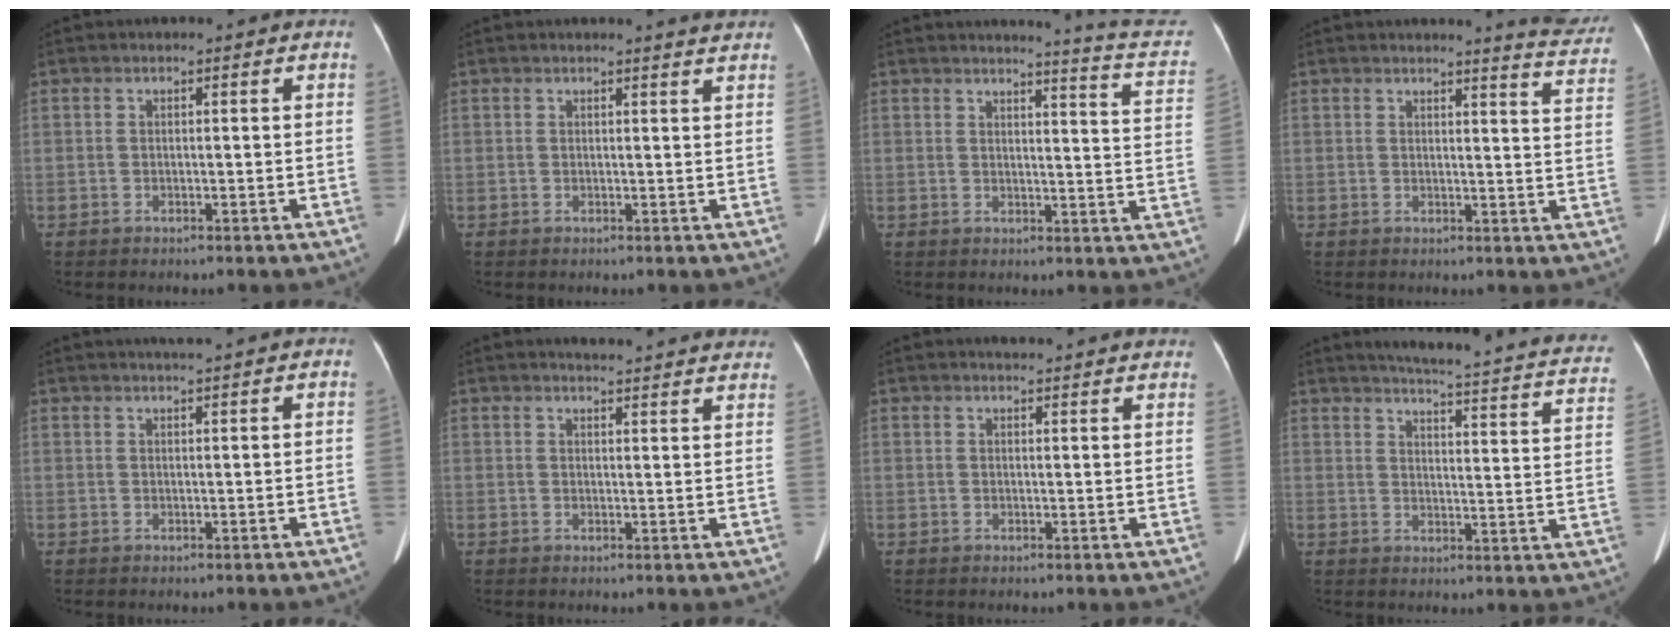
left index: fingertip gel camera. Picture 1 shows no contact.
{"total": 2.6, "force": [2.5, -0.4, 0.6], "torque": [-0.014, -0.006, 0.022]}
{"total": 11.5, "force": [11.2, -0.6, 2.8], "torque": [-0.026, -0.079, 0.100]}
{"total": 8.0, "force": [7.9, -0.1, 1.4], "torque": [-0.009, -0.053, 0.066]}
{"total": 2.9, "force": [2.6, -0.4, 1.2], "torque": [-0.016, 0.014, 0.040]}
{"total": 14.7, "force": [14.0, 1.5, 4.2], "torque": [-0.041, -0.011, 0.153]}
{"total": 9.5, "force": [9.0, 1.1, 2.7], "torque": [-0.023, 0.013, 0.089]}
{"total": 21.6, "force": [18.5, 2.5, 10.7], "torque": [-0.134, -0.045, 0.200]}